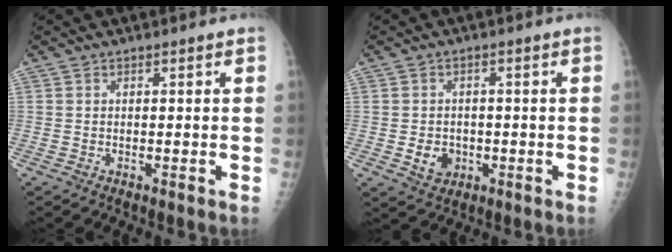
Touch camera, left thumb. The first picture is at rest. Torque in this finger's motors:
{"motor_torque": [0.22, 0.26, 0.22, 0.16, -0.01]}